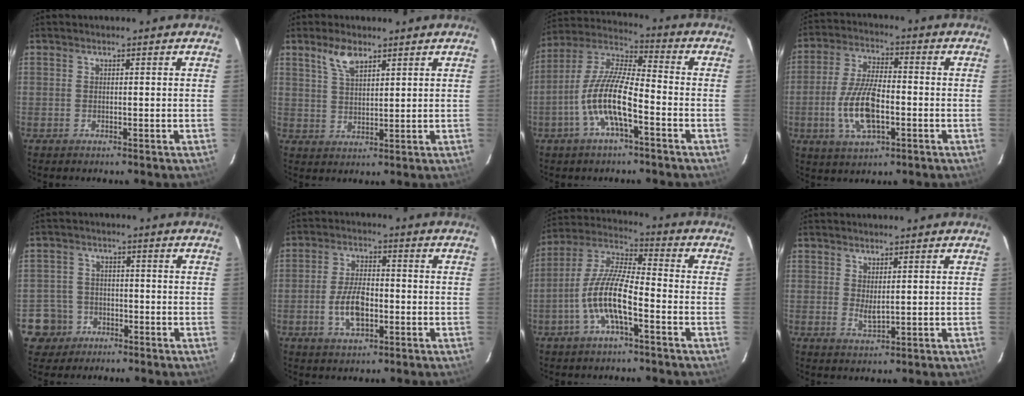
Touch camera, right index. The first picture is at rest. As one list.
[{"total": 5.2, "force": [3.4, 2.1, 3.2], "torque": [-0.059, 0.006, 0.069]}, {"total": 12.3, "force": [-4.9, 3.1, 10.9], "torque": [-0.226, 0.001, -0.098]}, {"total": 11.8, "force": [-3.2, 4.7, 10.4], "torque": [-0.216, -0.002, -0.058]}, {"total": 6.3, "force": [-3.0, 5.5, 0.5], "torque": [-0.025, 0.023, -0.051]}, {"total": 7.6, "force": [-2.3, 3.7, 6.3], "torque": [-0.128, 0.002, -0.040]}, {"total": 11.3, "force": [-4.5, 2.7, 10.0], "torque": [-0.211, 0.003, -0.090]}, {"total": 2.8, "force": [0.6, 1.1, 2.5], "torque": [-0.043, -0.007, 0.013]}]